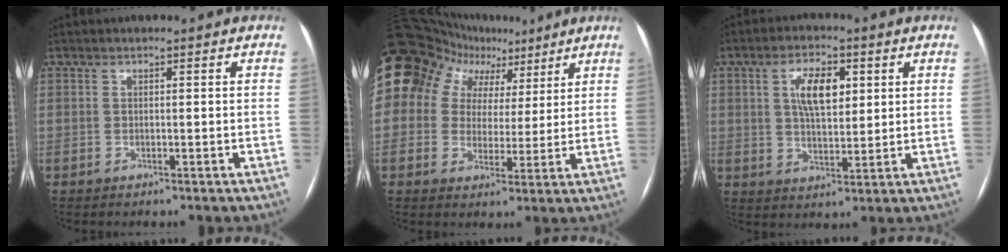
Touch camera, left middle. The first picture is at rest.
{"total": 17.8, "force": [9.8, 13.4, 6.3], "torque": [-0.140, 0.082, 0.162]}
{"total": 7.2, "force": [2.4, 3.1, 6.0], "torque": [-0.114, 0.010, 0.045]}